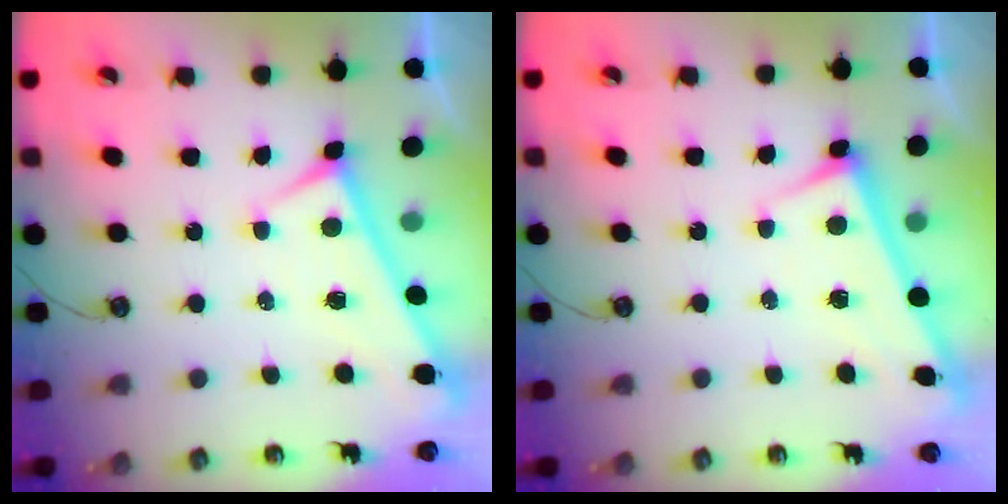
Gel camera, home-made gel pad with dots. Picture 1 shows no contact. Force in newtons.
{"total": 3.0, "press": 3.0, "slide": 0.1}